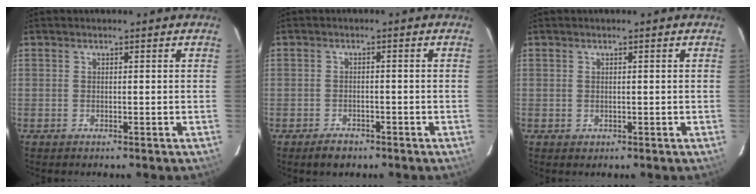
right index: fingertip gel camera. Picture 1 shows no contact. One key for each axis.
{"total": 2.8, "fx": -2.0, "fy": 1.6, "fz": 1.0, "tx": -0.019, "ty": 0.002, "tz": -0.026}
{"total": 0.6, "fx": 0.0, "fy": 0.6, "fz": 0.1, "tx": -0.001, "ty": 0.002, "tz": 0.001}